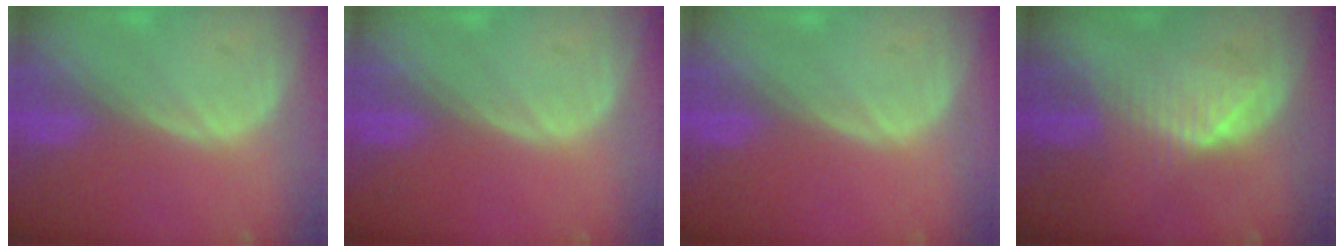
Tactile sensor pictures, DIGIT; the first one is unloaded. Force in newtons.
{"total": 0.0}
{"total": 0.0}
{"total": 4.8, "press": 4.8, "slide": 0.5}